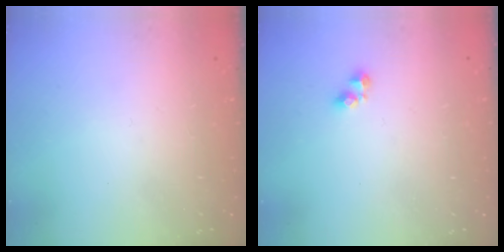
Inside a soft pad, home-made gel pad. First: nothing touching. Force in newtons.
{"total": 3.9, "press": 3.9, "slide": 0.4}